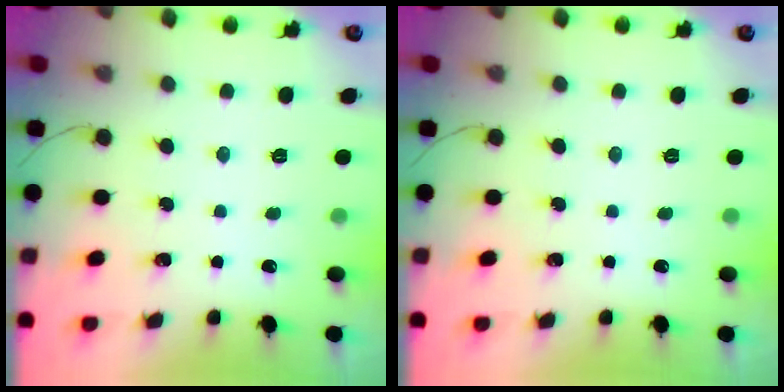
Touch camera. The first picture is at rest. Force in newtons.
{"total": 0.0}